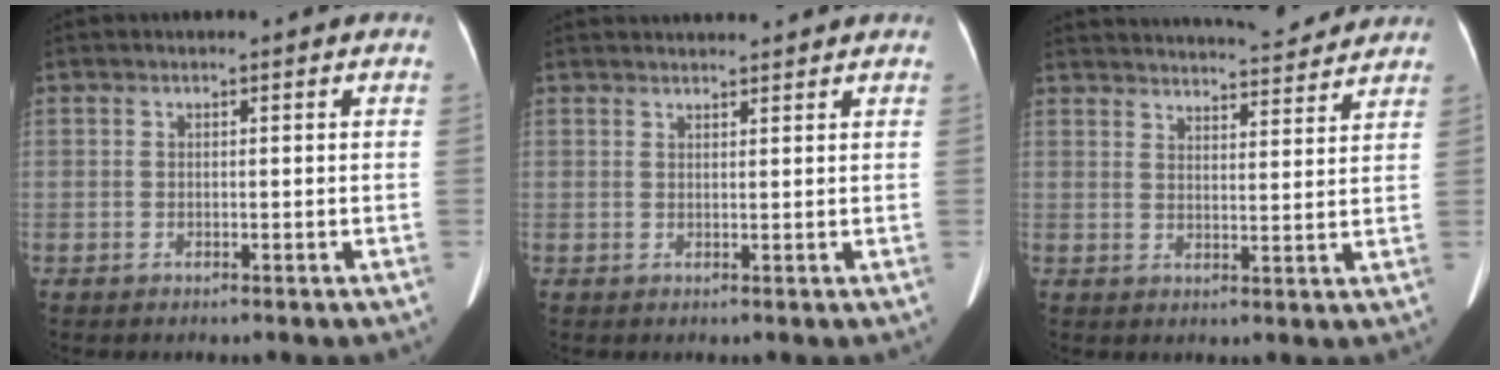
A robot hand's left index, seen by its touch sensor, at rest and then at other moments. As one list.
[{"total": 4.9, "force": [4.8, 0.3, 1.1], "torque": [-0.016, 0.029, 0.061]}, {"total": 16.7, "force": [15.9, 1.8, 4.9], "torque": [-0.074, 0.011, 0.212]}]